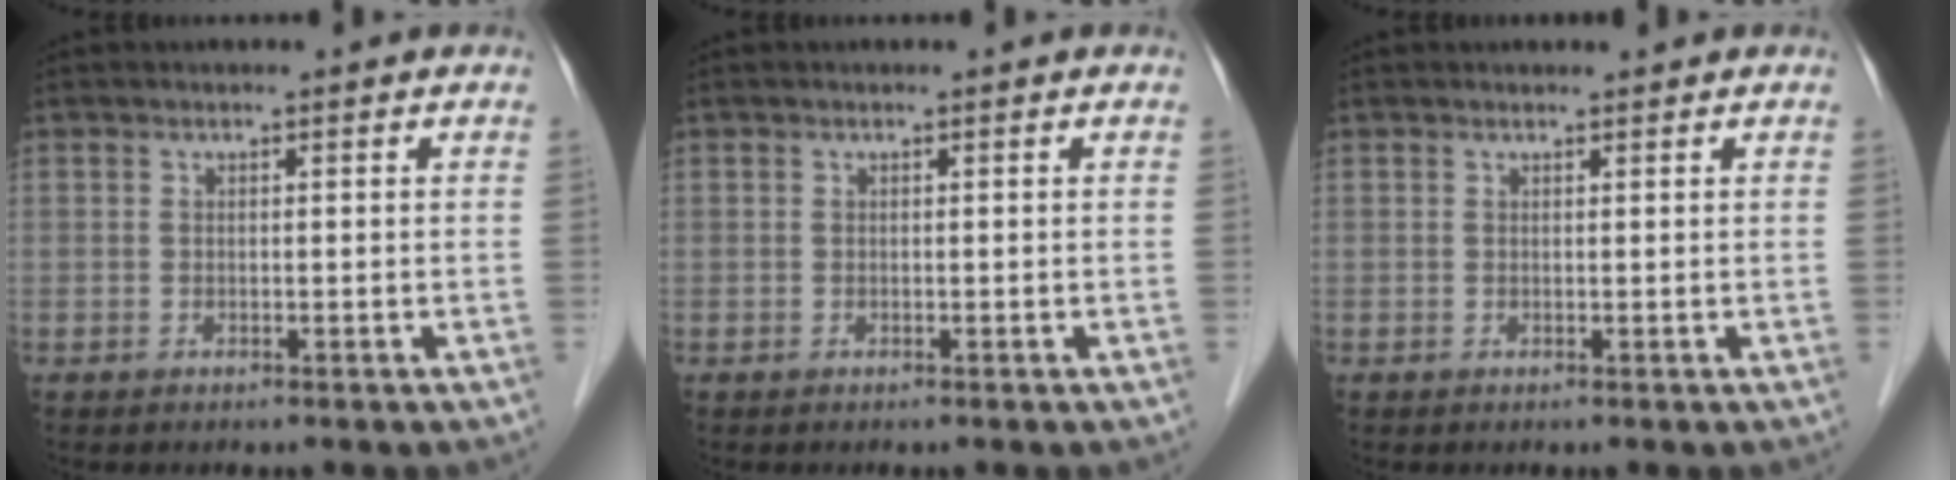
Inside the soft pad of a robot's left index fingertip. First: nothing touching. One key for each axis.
{"total": 0.0}
{"total": 1.6, "fx": -1.6, "fy": 0.0, "fz": -0.2, "tx": 0.000, "ty": -0.014, "tz": -0.033}